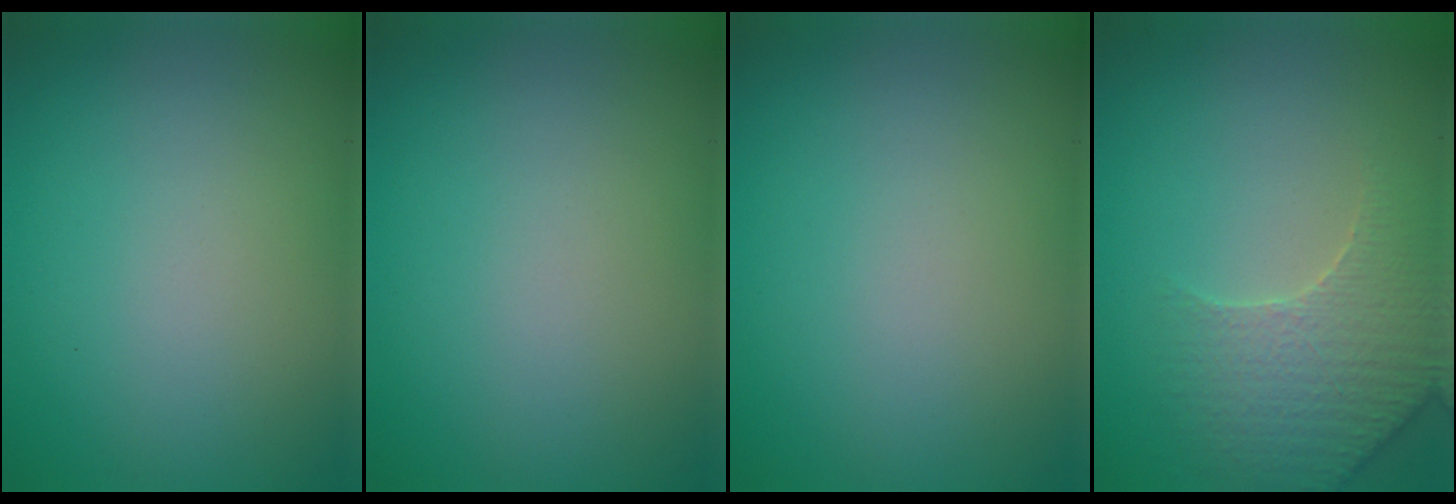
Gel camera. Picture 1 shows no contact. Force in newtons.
{"total": 0.0}
{"total": 0.0}
{"total": 4.4, "press": 4.2, "slide": 1.1}